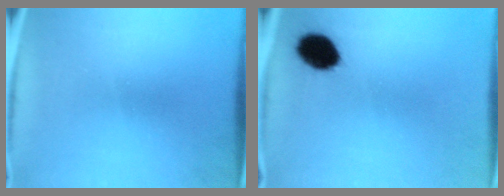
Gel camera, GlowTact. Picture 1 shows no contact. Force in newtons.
{"total": 8.3}